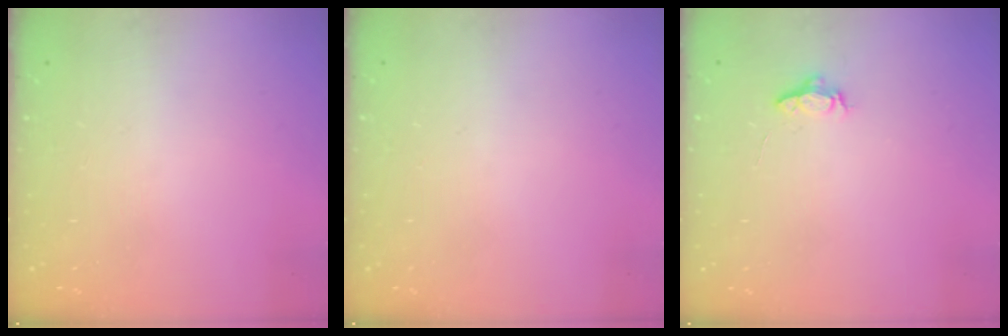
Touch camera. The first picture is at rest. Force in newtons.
{"total": 0.0}
{"total": 4.7, "press": 4.7, "slide": 0.4}